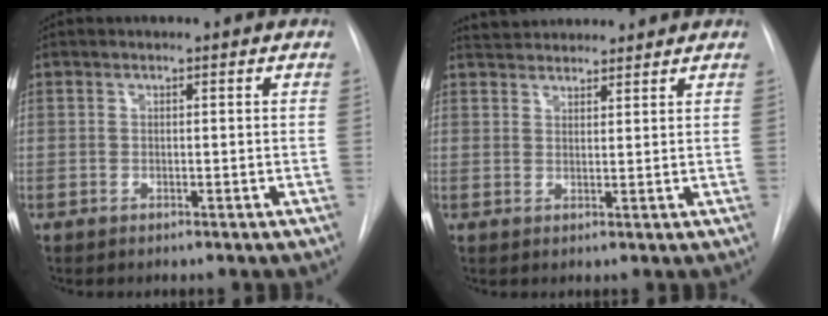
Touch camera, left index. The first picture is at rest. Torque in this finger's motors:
{"motor_torque": [-0.18, -0.54, 0.12, 0.02]}